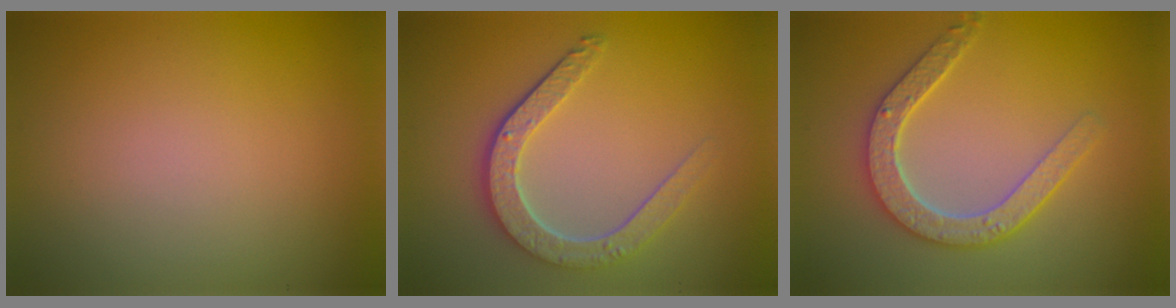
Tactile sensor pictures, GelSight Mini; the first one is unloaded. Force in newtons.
{"total": 4.3, "press": 3.5, "slide": 2.5}
{"total": 4.6, "press": 3.7, "slide": 2.8}